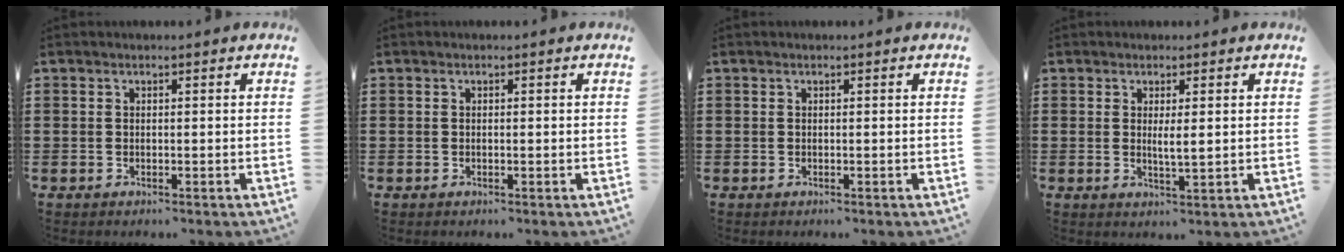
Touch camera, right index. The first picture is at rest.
{"total": 0.0}
{"total": 0.0}
{"total": 2.2, "force": [0.4, 0.3, 2.2], "torque": [-0.043, -0.002, 0.006]}